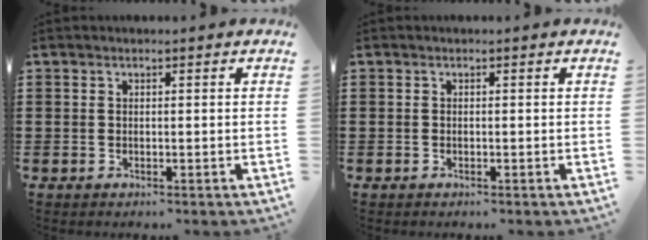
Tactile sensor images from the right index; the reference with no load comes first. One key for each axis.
{"total": 0.0}